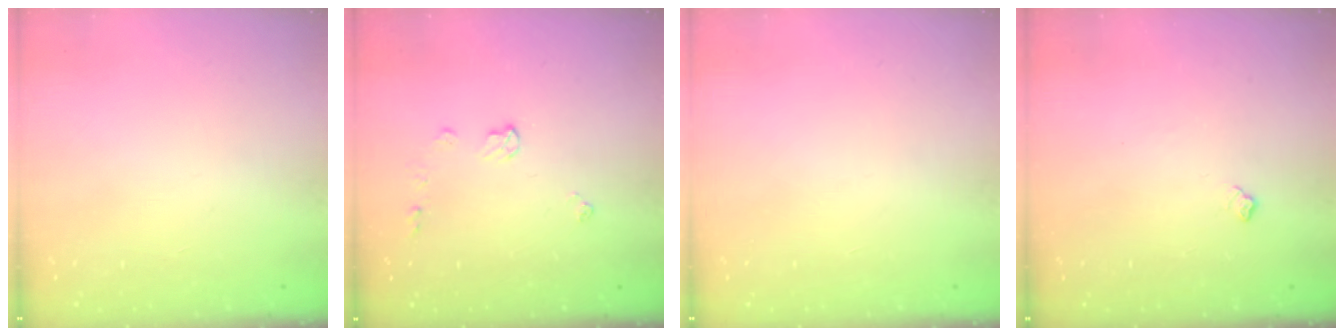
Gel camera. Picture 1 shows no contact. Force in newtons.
{"total": 5.9, "press": 5.9, "slide": 0.4}
{"total": 0.0}
{"total": 5.0, "press": 5.0, "slide": 0.8}